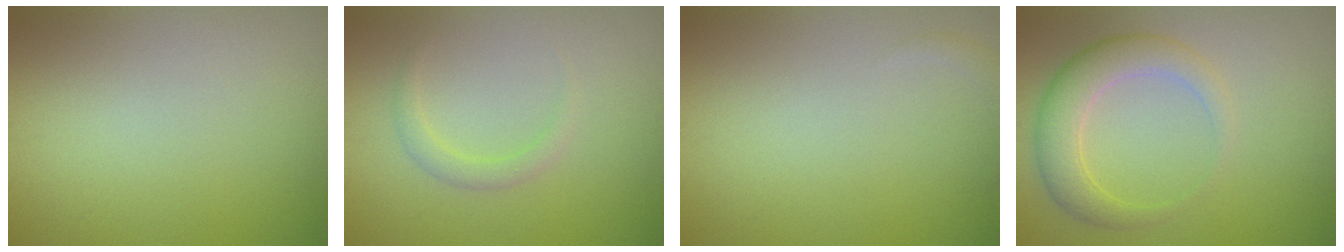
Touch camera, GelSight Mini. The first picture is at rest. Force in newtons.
{"total": 1.5, "press": 1.5, "slide": 0.1}
{"total": 0.9, "press": 0.9, "slide": 0.1}
{"total": 4.2, "press": 4.2, "slide": 0.2}